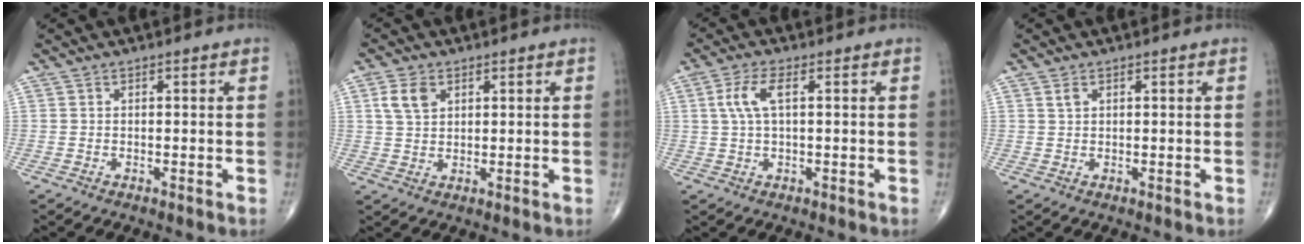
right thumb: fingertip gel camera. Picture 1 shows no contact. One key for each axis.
{"total": 4.7, "fx": 2.0, "fy": 3.2, "fz": 2.9, "tx": -0.049, "ty": -0.001, "tz": 0.040}
{"total": 5.1, "fx": 1.2, "fy": 1.9, "fz": 4.6, "tx": -0.113, "ty": 0.013, "tz": 0.024}
{"total": 2.4, "fx": 1.3, "fy": 1.5, "fz": 1.4, "tx": -0.023, "ty": -0.003, "tz": 0.029}